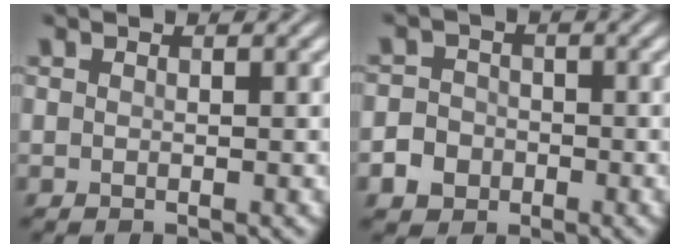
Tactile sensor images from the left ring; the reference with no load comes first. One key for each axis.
{"total": 3.4, "fx": -1.5, "fy": 3.0, "fz": 0.8, "tx": 0.005, "ty": -0.003, "tz": -0.038}